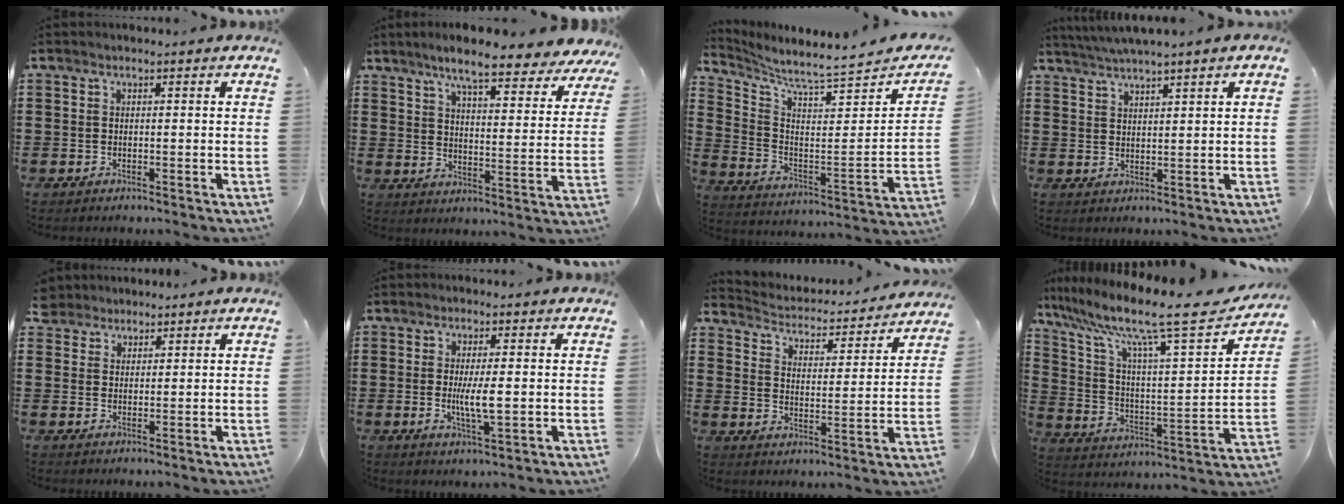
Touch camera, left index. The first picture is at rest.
{"total": 8.0, "force": [6.8, 0.3, 4.2], "torque": [-0.090, -0.038, 0.112]}
{"total": 5.4, "force": [5.0, -0.1, 2.0], "torque": [-0.068, -0.059, 0.079]}
{"total": 2.6, "force": [2.4, -0.6, 1.0], "torque": [-0.024, -0.005, 0.044]}
{"total": 2.7, "force": [2.3, 1.5, -0.1], "torque": [-0.010, 0.009, 0.045]}
{"total": 5.1, "force": [0.0, 0.9, 5.0], "torque": [-0.103, -0.009, -0.006]}
{"total": 2.9, "force": [2.9, 0.3, 0.2], "torque": [-0.025, -0.030, 0.040]}
{"total": 13.5, "force": [10.1, 1.5, 8.9], "torque": [-0.197, -0.057, 0.159]}